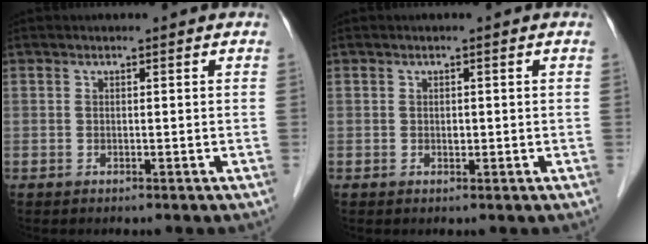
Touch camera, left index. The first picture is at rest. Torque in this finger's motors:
{"motor_torque": [0.09, 0.04, 0.00, 0.00]}